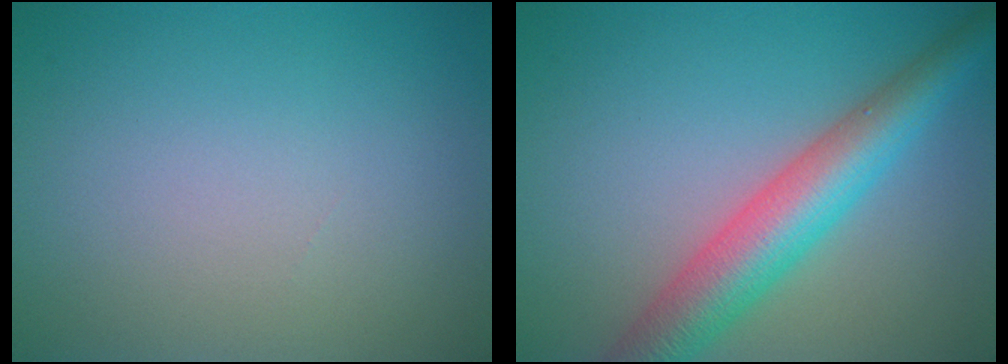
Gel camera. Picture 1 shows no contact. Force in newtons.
{"total": 6.8, "press": 6.8, "slide": 0.1}